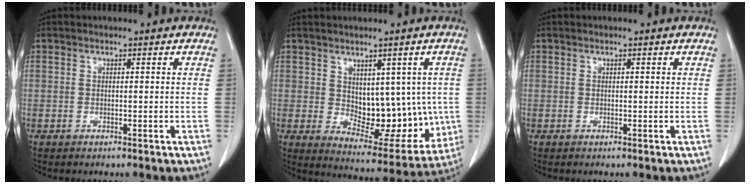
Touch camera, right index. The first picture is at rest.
{"total": 12.4, "force": [0.8, 7.1, 10.2], "torque": [-0.117, 0.000, 0.041]}
{"total": 0.0}